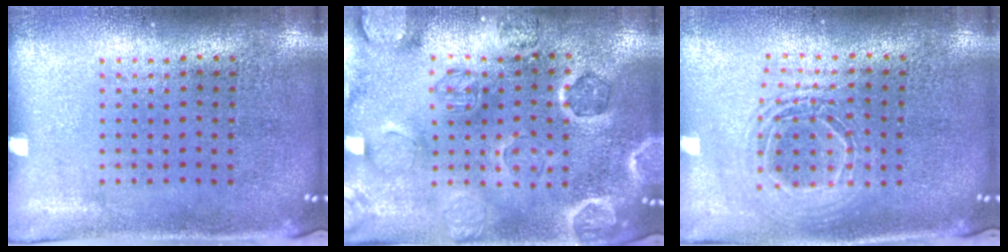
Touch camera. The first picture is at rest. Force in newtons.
{"total": 1.7, "press": 1.7, "slide": 0.2}
{"total": 1.6, "press": 1.4, "slide": 0.8}